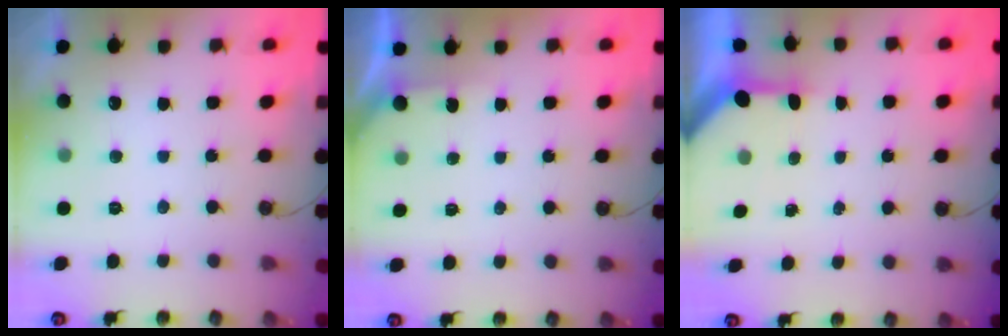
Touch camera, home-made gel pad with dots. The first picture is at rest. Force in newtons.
{"total": 1.5, "press": 1.5, "slide": 0.2}
{"total": 3.5, "press": 3.5, "slide": 0.4}